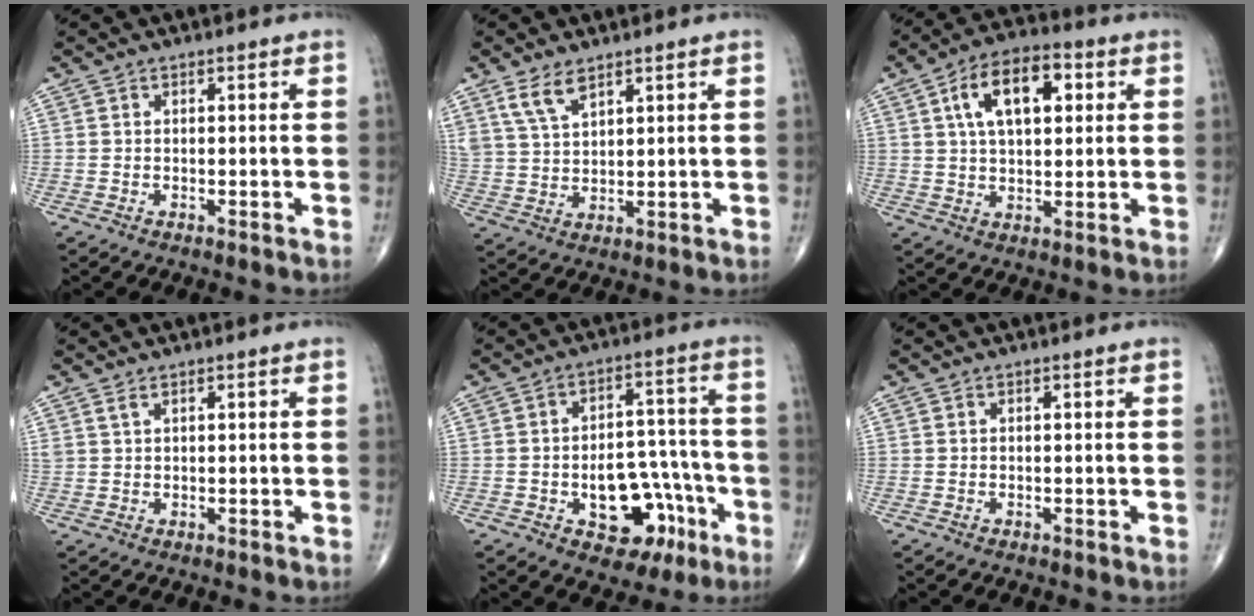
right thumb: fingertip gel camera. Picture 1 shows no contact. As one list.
[{"total": 5.8, "force": [4.0, 2.4, 3.5], "torque": [-0.066, -0.015, 0.087]}, {"total": 12.7, "force": [3.8, 6.6, 10.1], "torque": [-0.152, 0.008, 0.058]}, {"total": 1.3, "force": [0.9, 0.4, 0.7], "torque": [-0.013, 0.003, 0.022]}, {"total": 13.6, "force": [-5.4, 8.5, 9.0], "torque": [-0.081, 0.051, -0.067]}, {"total": 0.0}]